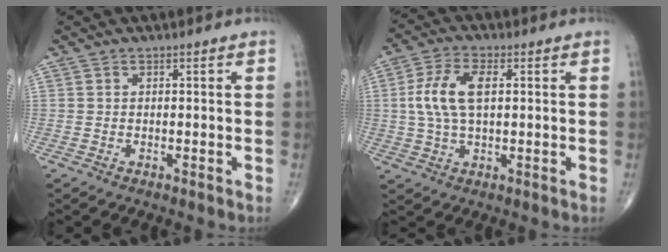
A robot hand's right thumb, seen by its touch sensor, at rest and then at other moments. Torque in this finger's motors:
{"motor_torque": [0.15, 0.15, 0.91, 0.13, 0.20]}